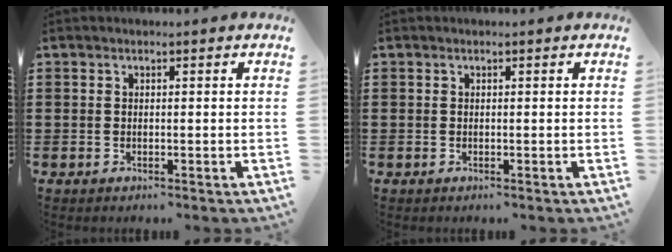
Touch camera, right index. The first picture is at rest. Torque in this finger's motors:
{"motor_torque": [0.58, 0.20, 0.00, 0.00]}